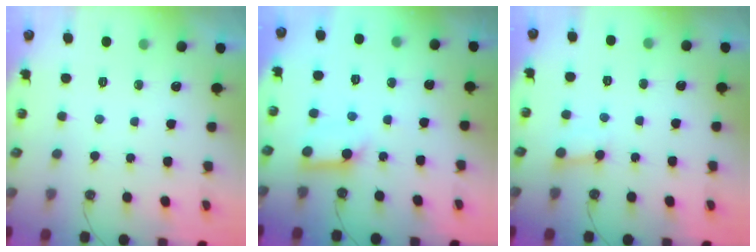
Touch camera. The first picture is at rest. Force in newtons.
{"total": 9.3, "press": 9.2, "slide": 1.0}
{"total": 2.6, "press": 2.6, "slide": 0.3}